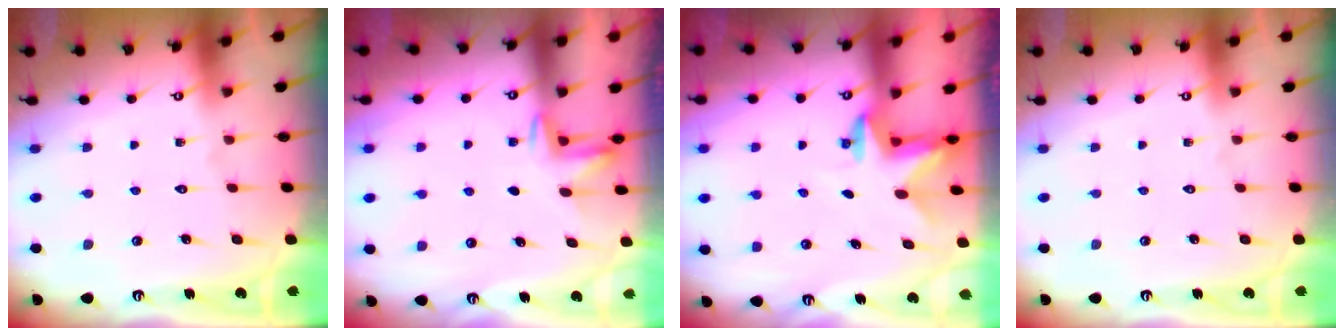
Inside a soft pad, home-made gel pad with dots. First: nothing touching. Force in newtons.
{"total": 2.3, "press": 2.2, "slide": 0.4}
{"total": 2.5, "press": 2.4, "slide": 0.5}
{"total": 0.0}